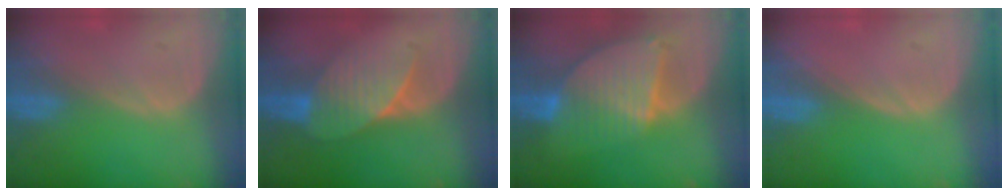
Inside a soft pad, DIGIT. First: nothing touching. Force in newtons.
{"total": 7.4, "press": 6.9, "slide": 2.5}
{"total": 8.5, "press": 7.5, "slide": 4.1}
{"total": 0.0}